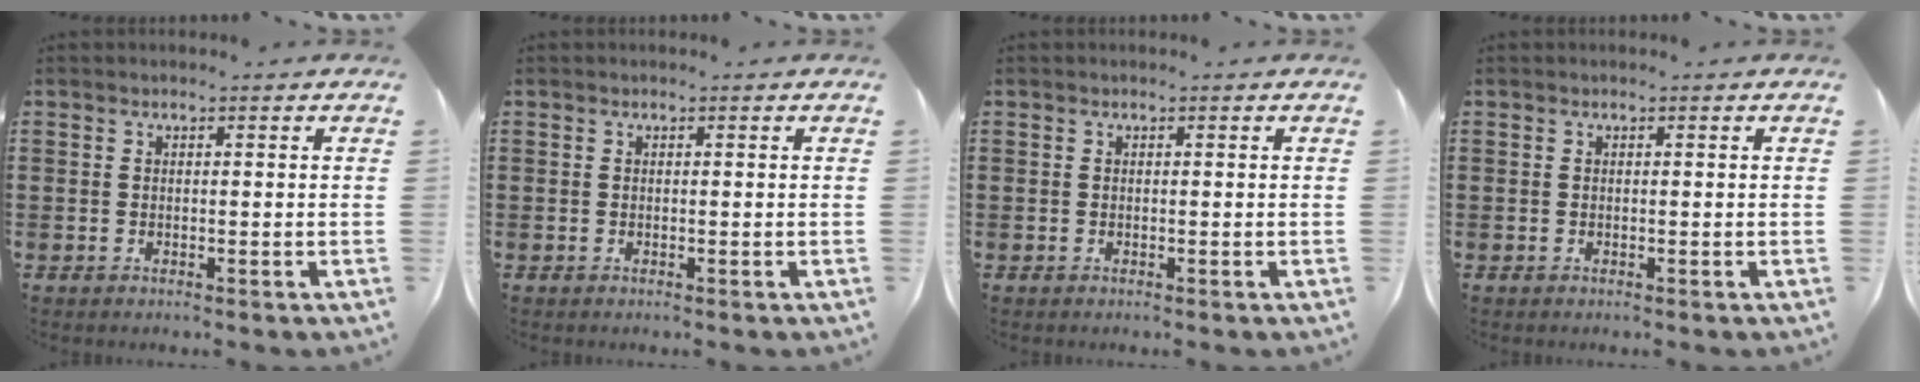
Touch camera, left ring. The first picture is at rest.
{"total": 0.0}
{"total": 0.0}
{"total": 0.0}